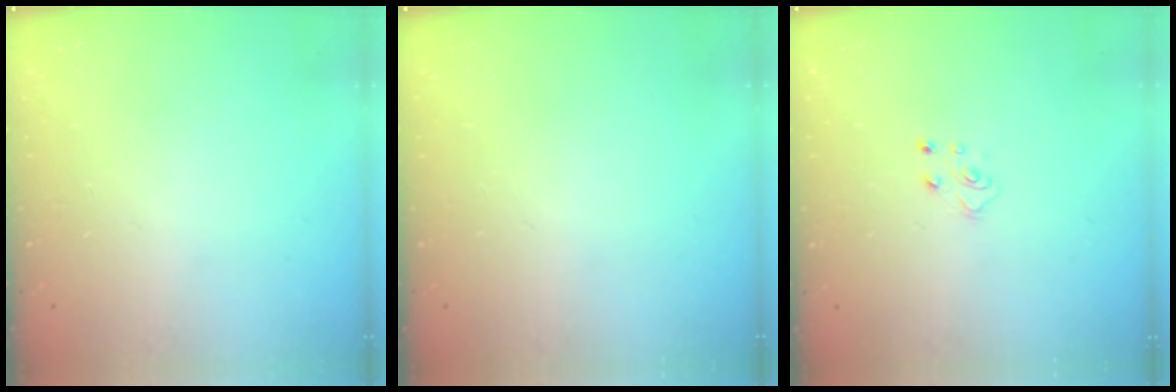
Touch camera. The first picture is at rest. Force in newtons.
{"total": 0.0}
{"total": 4.8, "press": 4.8, "slide": 0.5}